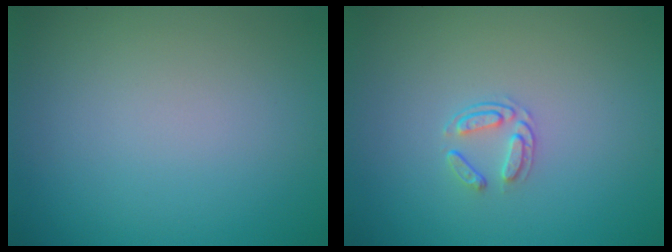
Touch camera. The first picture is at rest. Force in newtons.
{"total": 1.6, "press": 1.0, "slide": 1.2}